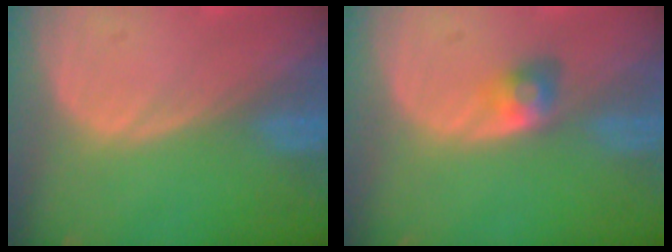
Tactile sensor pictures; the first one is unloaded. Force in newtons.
{"total": 2.8, "press": 2.6, "slide": 1.2}